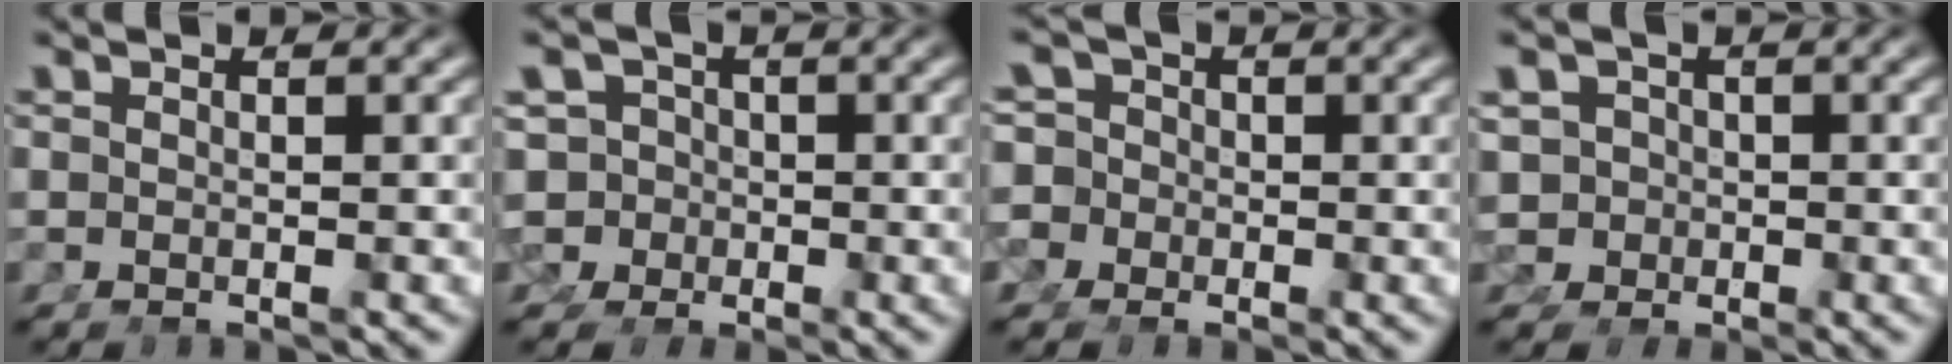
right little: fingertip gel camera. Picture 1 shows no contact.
{"total": 11.8, "force": [-2.0, 11.2, 3.2], "torque": [-0.109, -0.047, -0.038]}
{"total": 10.0, "force": [-2.1, 9.5, 2.3], "torque": [-0.081, -0.032, -0.047]}
{"total": 8.7, "force": [-1.1, 8.2, 2.7], "torque": [-0.080, -0.033, -0.018]}